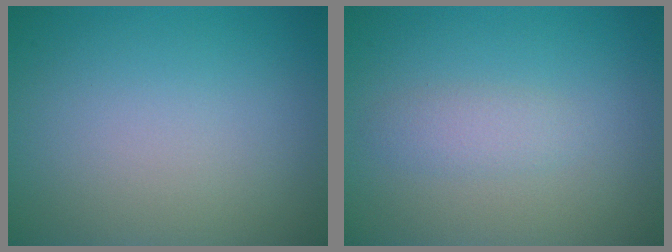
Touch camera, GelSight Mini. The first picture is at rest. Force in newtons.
{"total": 1.6, "press": 1.6, "slide": 0.1}